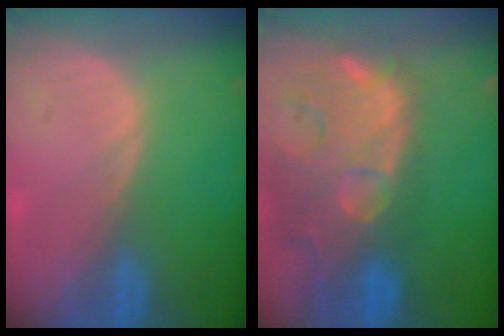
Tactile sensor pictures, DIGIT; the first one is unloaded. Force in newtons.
{"total": 14.8, "press": 11.8, "slide": 8.9}